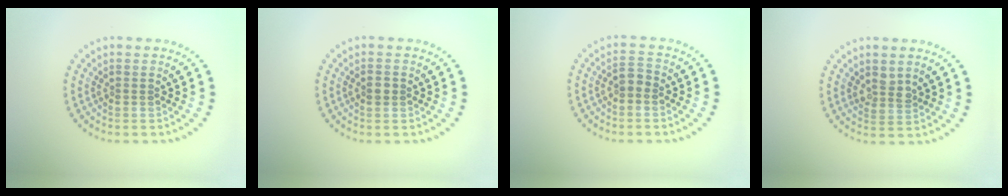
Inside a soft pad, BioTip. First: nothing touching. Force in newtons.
{"total": 1.2, "press": 1.2, "slide": 0.1}
{"total": 1.5, "press": 1.4, "slide": 0.5}
{"total": 1.7, "press": 1.6, "slide": 0.6}